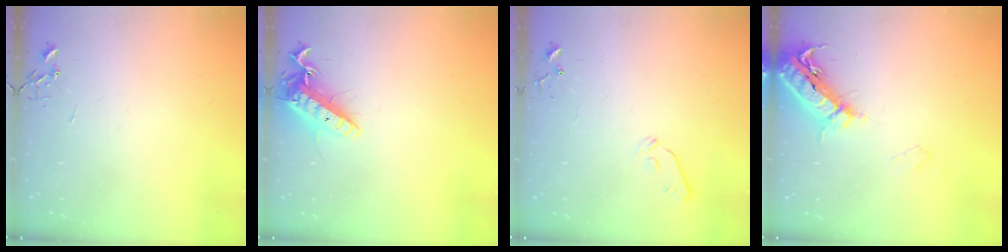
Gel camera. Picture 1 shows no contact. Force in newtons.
{"total": 13.9, "press": 13.9, "slide": 1.3}
{"total": 4.4, "press": 4.3, "slide": 0.6}
{"total": 17.6, "press": 17.3, "slide": 3.5}